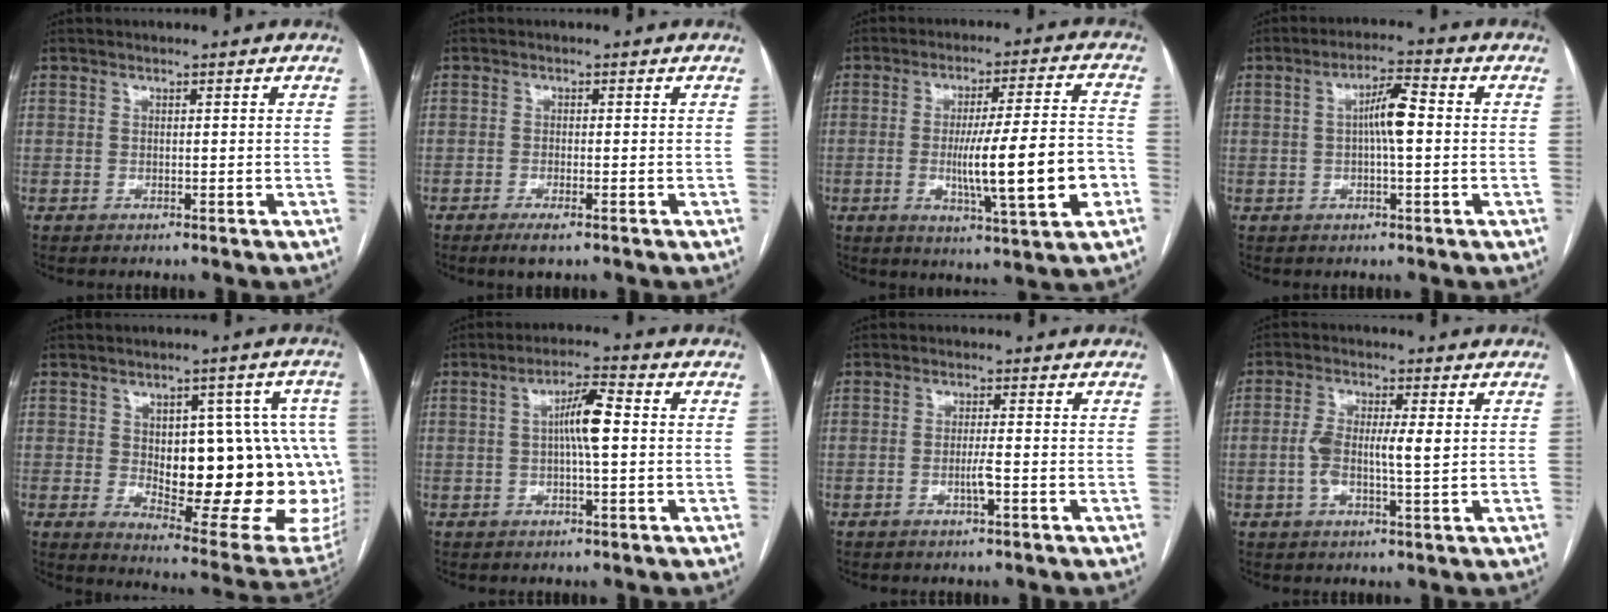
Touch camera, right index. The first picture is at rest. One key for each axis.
{"total": 2.7, "fx": -1.8, "fy": 0.4, "fz": 2.1, "tx": -0.038, "ty": -0.005, "tz": -0.029}
{"total": 14.9, "fx": -3.2, "fy": 1.0, "fz": 14.6, "tx": -0.231, "ty": -0.003, "tz": -0.044}
{"total": 5.7, "fx": 0.2, "fy": 0.8, "fz": 5.6, "tx": -0.101, "ty": 0.013, "tz": 0.000}
{"total": 22.6, "fx": -0.7, "fy": 9.3, "fz": 20.5, "tx": -0.192, "ty": 0.020, "tz": 0.022}
{"total": 5.9, "fx": 0.3, "fy": 0.7, "fz": 5.8, "tx": -0.106, "ty": 0.013, "tz": 0.002}
{"total": 2.3, "fx": -0.8, "fy": 0.0, "fz": 2.2, "tx": -0.041, "ty": -0.002, "tz": -0.015}
{"total": 6.5, "fx": 0.1, "fy": 1.4, "fz": 6.4, "tx": -0.126, "ty": 0.010, "tz": 0.002}